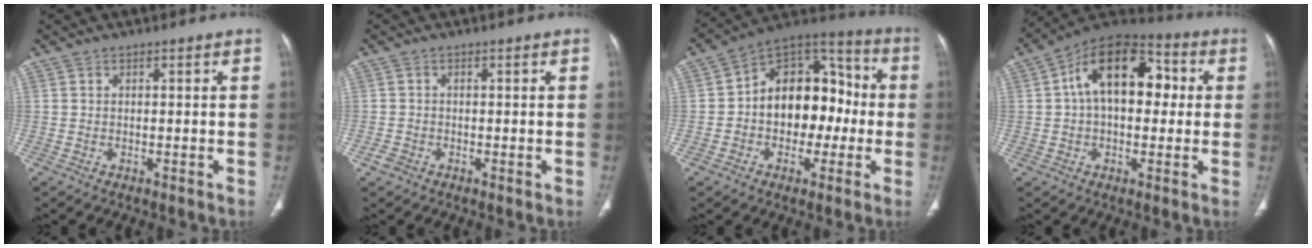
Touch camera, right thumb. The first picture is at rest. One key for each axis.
{"total": 1.6, "fx": -0.8, "fy": 1.2, "fz": 0.7, "tx": -0.011, "ty": 0.001, "tz": -0.017}
{"total": 17.3, "fx": -1.4, "fy": 12.0, "fz": 12.3, "tx": -0.135, "ty": 0.052, "tz": -0.032}
{"total": 16.7, "fx": 2.7, "fy": 10.3, "fz": 12.9, "tx": -0.169, "ty": 0.036, "tz": 0.033}